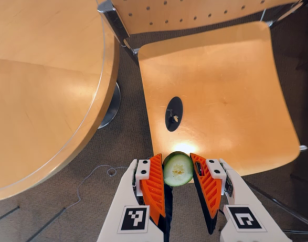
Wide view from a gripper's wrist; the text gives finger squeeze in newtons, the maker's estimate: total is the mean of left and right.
{"total": 6.2, "left": 6.0, "right": 6.4}